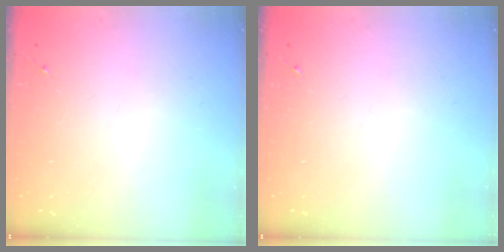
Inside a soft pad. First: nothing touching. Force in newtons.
{"total": 0.0}